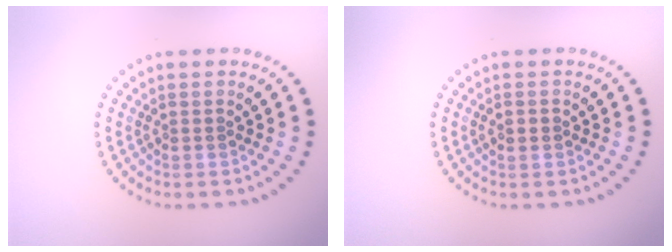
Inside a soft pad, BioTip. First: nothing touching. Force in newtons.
{"total": 1.3, "press": 1.3, "slide": 0.2}